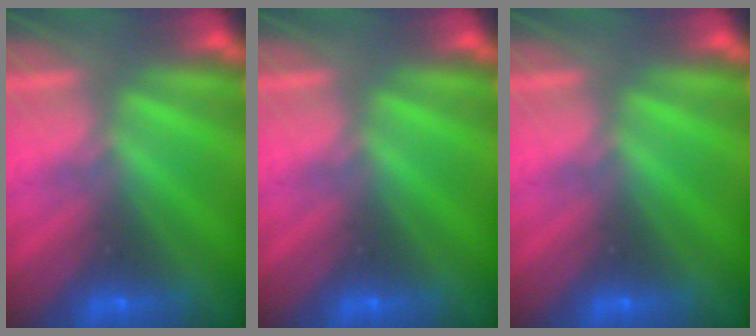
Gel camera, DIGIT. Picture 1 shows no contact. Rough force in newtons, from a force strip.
{"total": 0.0}
{"total": 0.0}